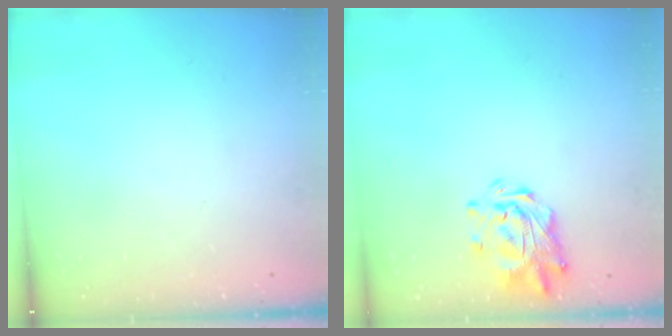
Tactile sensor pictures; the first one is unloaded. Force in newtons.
{"total": 1.9, "press": 1.8, "slide": 0.6}